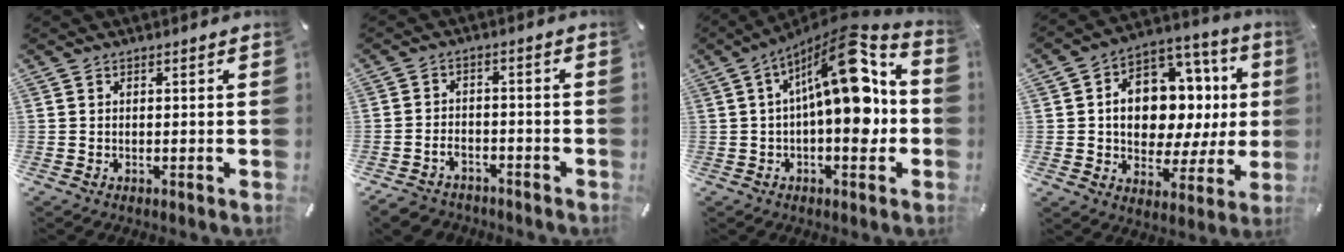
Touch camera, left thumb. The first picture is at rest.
{"total": 4.4, "force": [-2.9, 3.0, 1.6], "torque": [-0.037, 0.011, -0.057]}
{"total": 17.5, "force": [2.4, 6.9, 15.9], "torque": [-0.234, -0.029, 0.034]}
{"total": 15.2, "force": [2.2, 11.4, 9.8], "torque": [-0.139, -0.022, 0.045]}